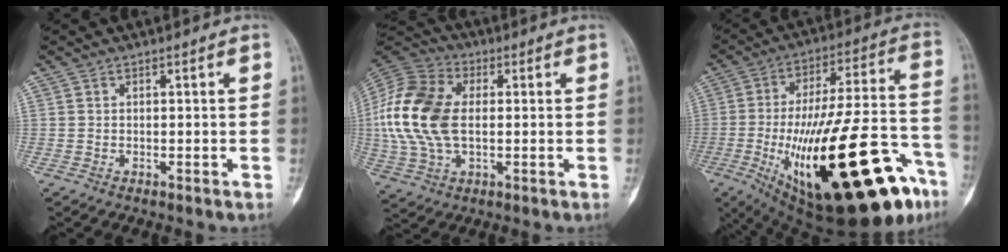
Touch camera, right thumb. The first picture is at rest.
{"total": 17.9, "force": [0.7, 11.0, 14.1], "torque": [-0.303, 0.015, 0.011]}
{"total": 37.0, "force": [-14.9, 12.1, 31.7], "torque": [-0.450, 0.040, -0.213]}